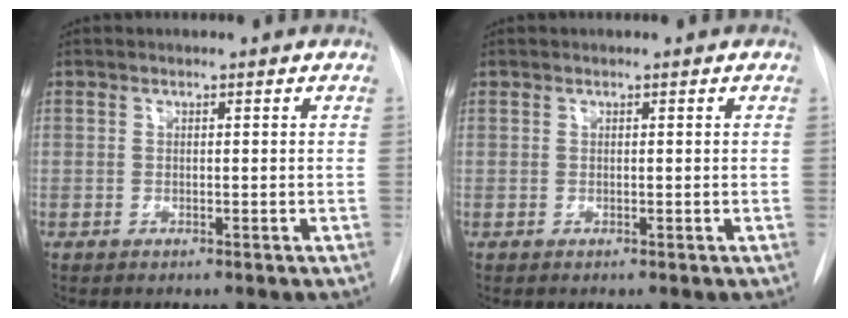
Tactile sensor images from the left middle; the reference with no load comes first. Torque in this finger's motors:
{"motor_torque": [0.60, -0.68, 0.17, 0.01]}